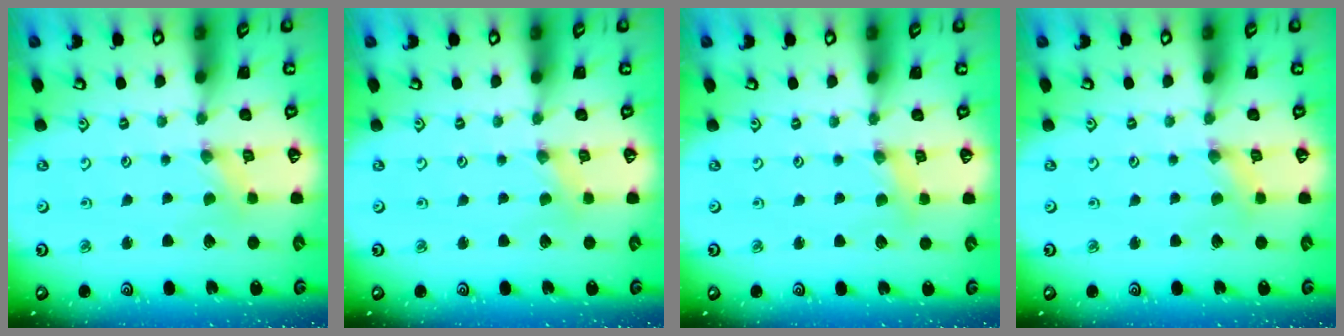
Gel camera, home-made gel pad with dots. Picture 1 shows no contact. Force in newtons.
{"total": 0.8, "press": 0.8, "slide": 0.2}
{"total": 1.6, "press": 1.6, "slide": 0.2}
{"total": 1.5, "press": 1.5, "slide": 0.4}